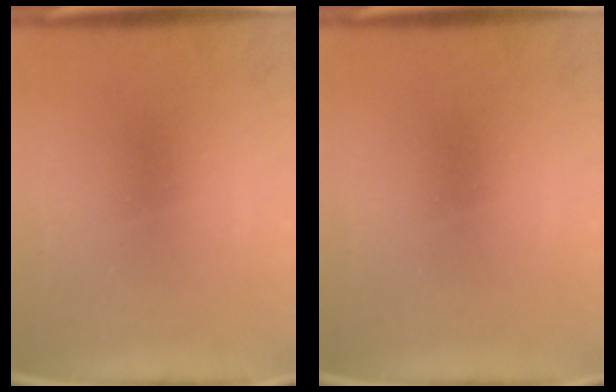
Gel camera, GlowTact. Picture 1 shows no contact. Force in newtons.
{"total": 0.0}